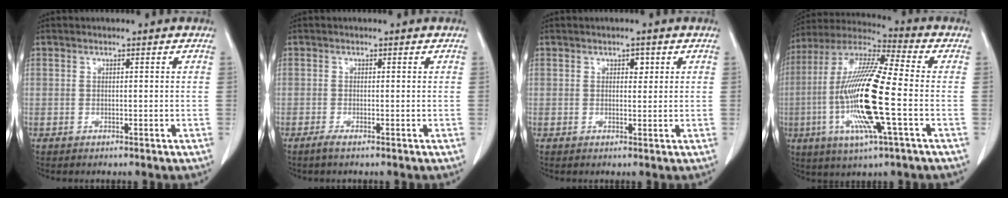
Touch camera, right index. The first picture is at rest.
{"total": 1.2, "force": [-0.8, -0.1, 0.8], "torque": [-0.016, -0.003, -0.018]}
{"total": 1.4, "force": [0.6, 0.9, 0.9], "torque": [-0.011, 0.000, 0.007]}
{"total": 18.1, "force": [-3.4, 1.4, 17.7], "torque": [-0.366, -0.010, -0.069]}